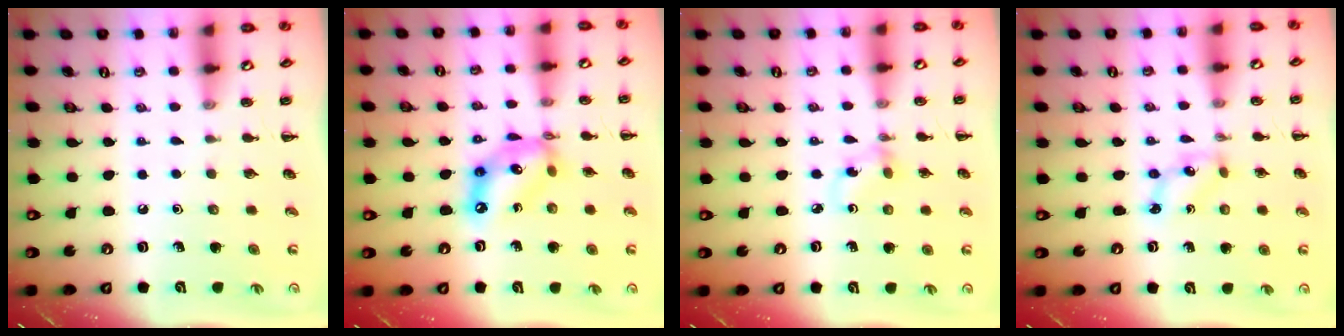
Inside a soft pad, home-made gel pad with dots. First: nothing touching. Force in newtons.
{"total": 13.5, "press": 13.0, "slide": 3.6}
{"total": 2.8, "press": 2.6, "slide": 1.0}
{"total": 2.5, "press": 2.5, "slide": 0.6}